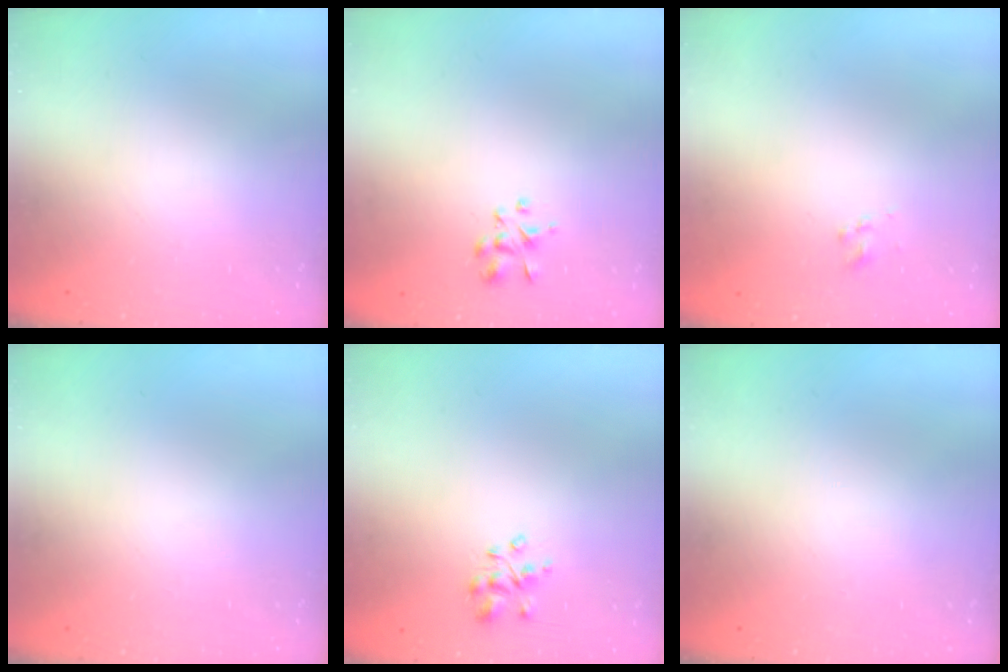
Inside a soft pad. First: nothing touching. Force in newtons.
{"total": 2.8, "press": 2.6, "slide": 1.1}
{"total": 2.5, "press": 2.4, "slide": 0.8}
{"total": 0.0}
{"total": 3.5, "press": 3.4, "slide": 0.6}
{"total": 0.0}